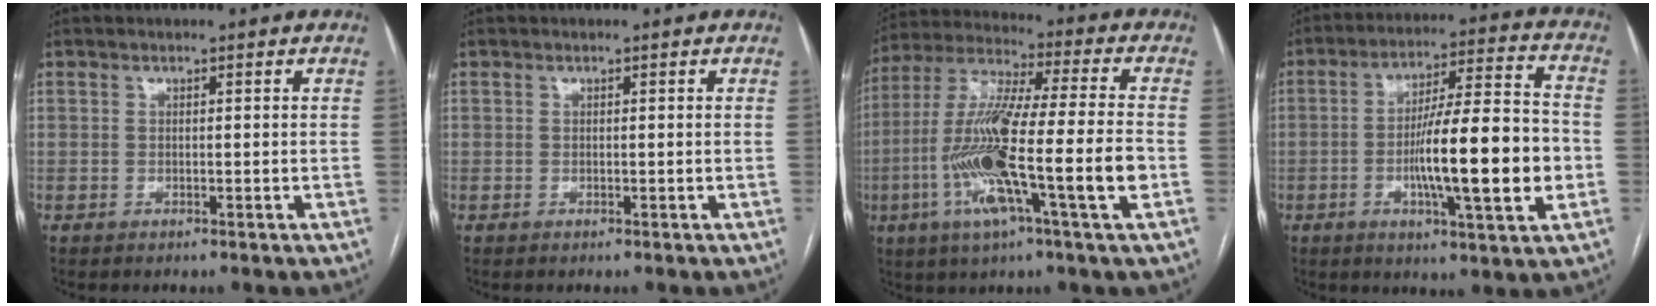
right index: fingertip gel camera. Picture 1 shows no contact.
{"total": 0.0}
{"total": 18.6, "force": [-4.9, 0.6, 17.9], "torque": [-0.347, -0.010, -0.093]}
{"total": 16.7, "force": [-3.1, 1.7, 16.3], "torque": [-0.264, 0.005, -0.049]}